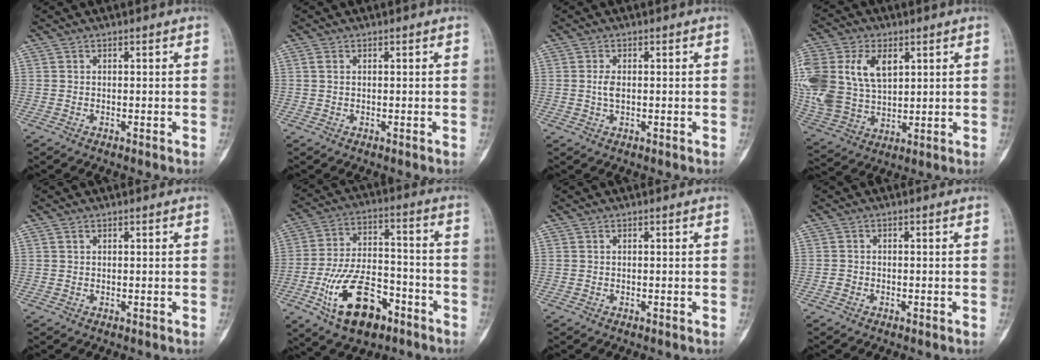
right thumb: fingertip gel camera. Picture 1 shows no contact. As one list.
[{"total": 1.3, "force": [0.5, 0.8, 1.0], "torque": [-0.026, 0.002, 0.013]}, {"total": 2.4, "force": [0.1, 1.3, 2.0], "torque": [-0.043, 0.000, 0.003]}, {"total": 21.2, "force": [6.2, 14.3, 14.4], "torque": [-0.331, 0.009, 0.129]}, {"total": 0.6, "force": [0.4, 0.4, 0.3], "torque": [-0.007, 0.002, 0.007]}, {"total": 17.0, "force": [-8.1, 9.0, 11.9], "torque": [-0.198, 0.052, -0.132]}, {"total": 0.0}, {"total": 1.0, "force": [-0.5, 0.8, 0.3], "torque": [-0.002, 0.003, -0.012]}]